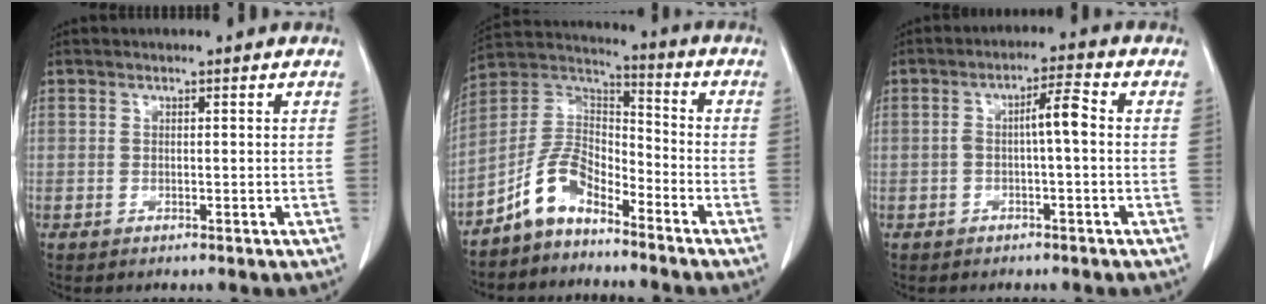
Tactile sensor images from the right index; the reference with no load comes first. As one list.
[{"total": 8.6, "force": [-6.2, 4.1, 4.4], "torque": [-0.094, 0.032, -0.126]}, {"total": 4.3, "force": [-0.3, 0.4, 4.3], "torque": [-0.070, 0.015, -0.005]}]